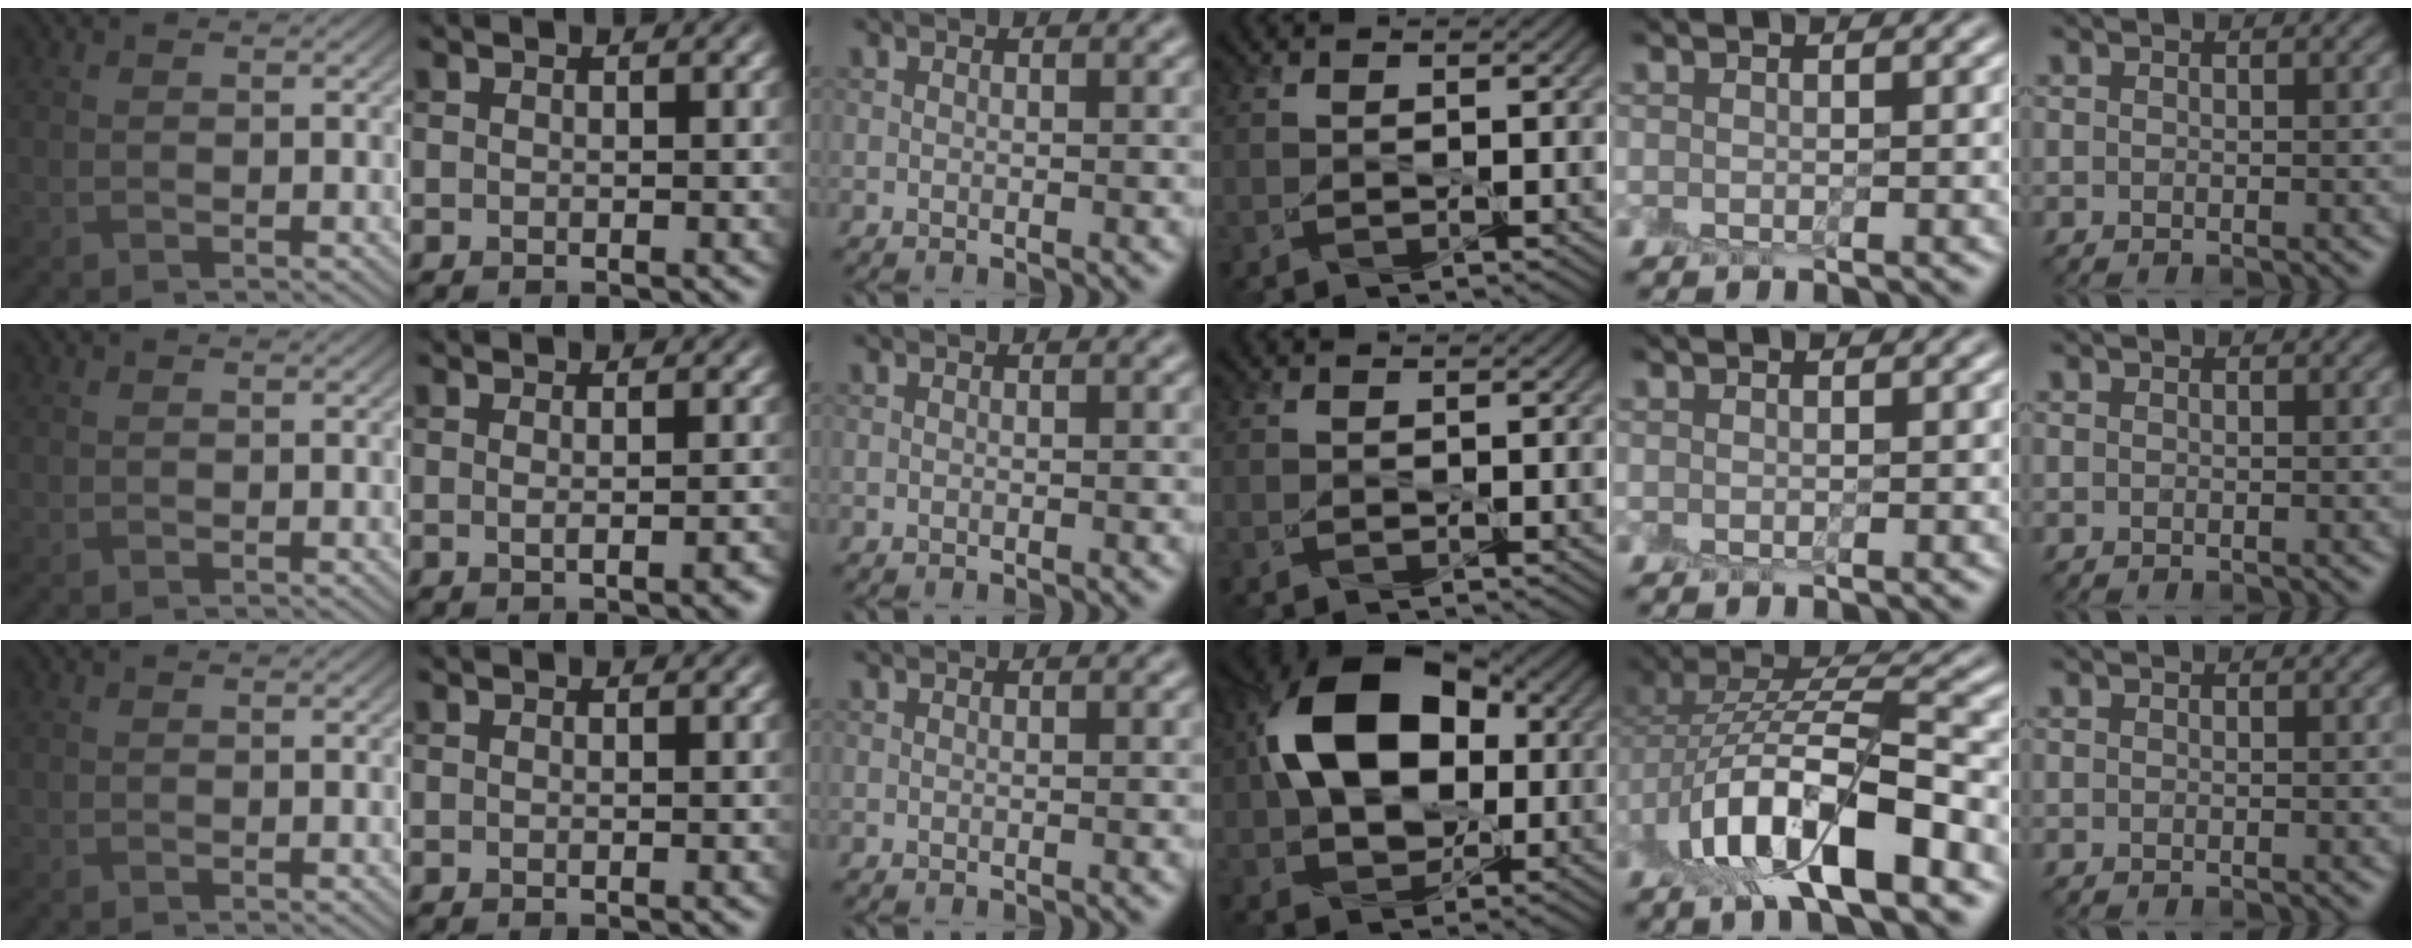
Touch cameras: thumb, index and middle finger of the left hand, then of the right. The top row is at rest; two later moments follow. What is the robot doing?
{"motion": "peel", "object": "postage stamp"}